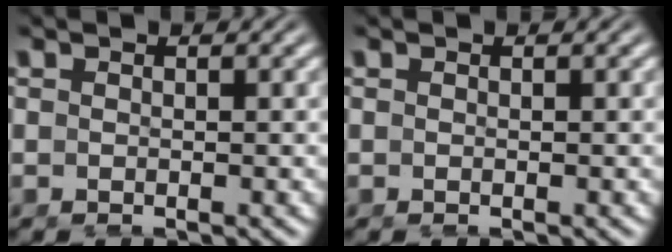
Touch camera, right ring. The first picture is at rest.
{"total": 0.0}